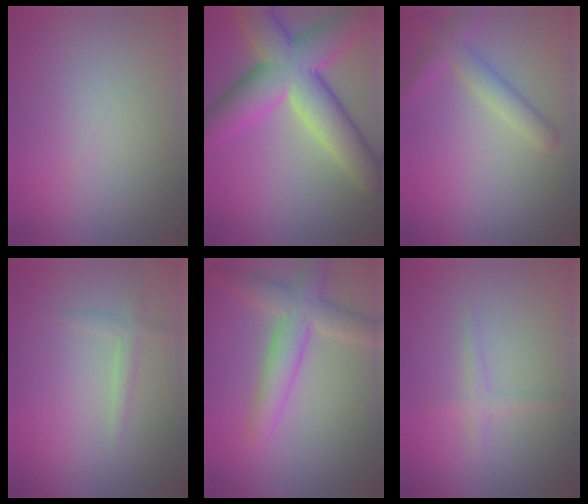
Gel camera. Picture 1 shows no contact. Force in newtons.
{"total": 11.0, "press": 11.0, "slide": 0.5}
{"total": 2.9, "press": 2.9, "slide": 0.1}
{"total": 1.3, "press": 1.3, "slide": 0.0}
{"total": 4.8, "press": 4.8, "slide": 0.2}
{"total": 1.3, "press": 1.3, "slide": 0.1}